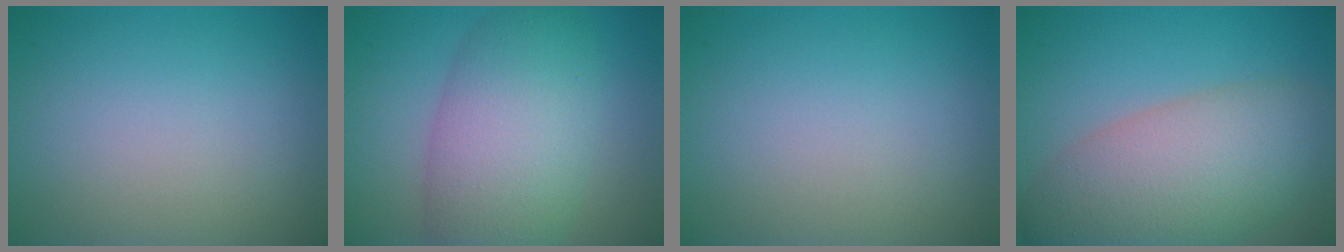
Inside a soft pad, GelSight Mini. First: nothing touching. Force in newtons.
{"total": 8.6, "press": 8.6, "slide": 0.3}
{"total": 0.0}
{"total": 9.4, "press": 9.3, "slide": 0.8}